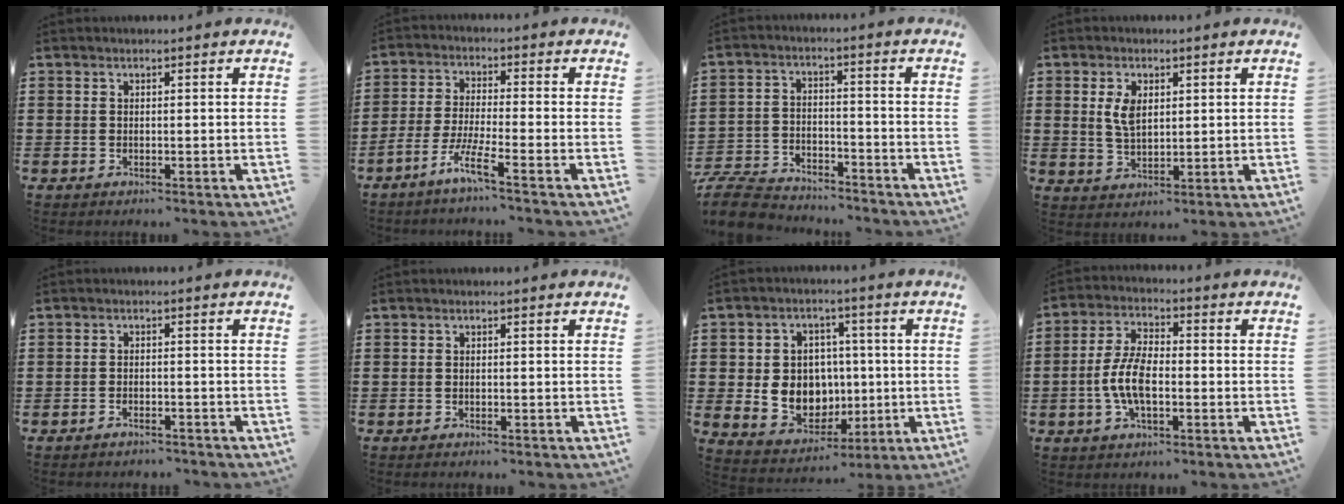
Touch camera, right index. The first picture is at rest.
{"total": 5.1, "force": [-4.1, -0.2, 3.1], "torque": [-0.083, -0.014, -0.084]}
{"total": 7.3, "force": [-7.0, 1.6, 1.3], "torque": [-0.045, 0.012, -0.144]}
{"total": 4.3, "force": [1.2, 2.4, 3.4], "torque": [-0.075, 0.008, 0.021]}
{"total": 1.7, "force": [-1.7, 0.2, 0.2], "torque": [-0.009, 0.002, -0.034]}
{"total": 0.5, "force": [-0.5, 0.1, 0.0], "torque": [-0.002, 0.000, -0.011]}
{"total": 7.7, "force": [0.1, 7.1, 2.8], "torque": [-0.065, 0.011, 0.010]}
{"total": 7.1, "force": [-1.6, 3.3, 6.1], "torque": [-0.146, -0.005, -0.037]}